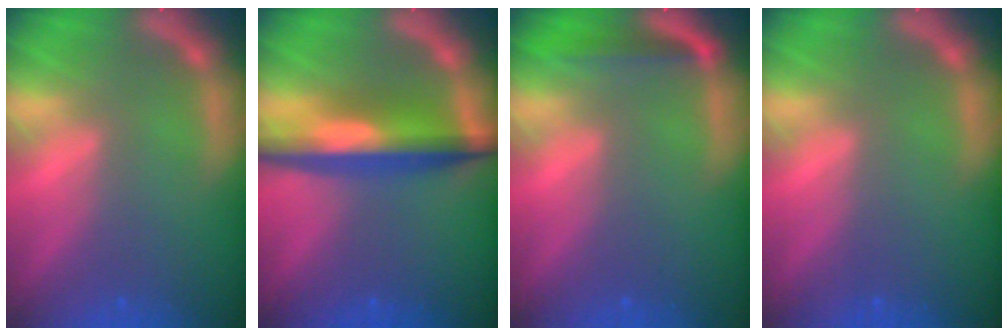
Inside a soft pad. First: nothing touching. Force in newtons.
{"total": 7.1}
{"total": 2.5}
{"total": 0.0}